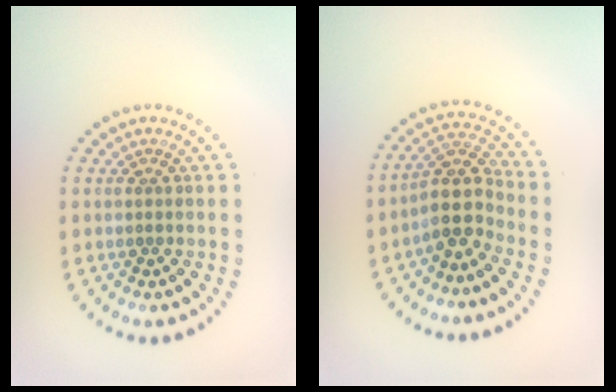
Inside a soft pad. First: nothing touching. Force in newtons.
{"total": 3.8, "press": 3.0, "slide": 2.3}